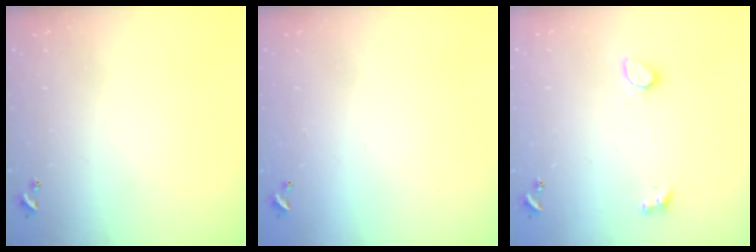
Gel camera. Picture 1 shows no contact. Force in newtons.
{"total": 2.8, "press": 2.8, "slide": 0.1}
{"total": 2.1, "press": 2.0, "slide": 0.6}